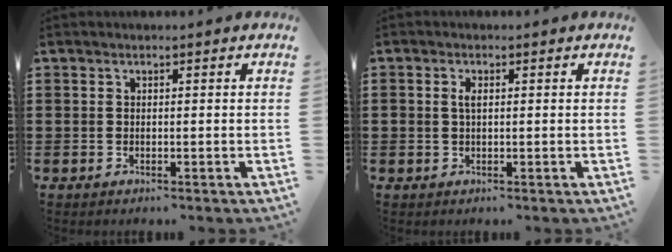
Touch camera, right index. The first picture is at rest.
{"total": 1.7, "force": [0.3, 0.8, 1.5], "torque": [-0.032, 0.006, 0.004]}